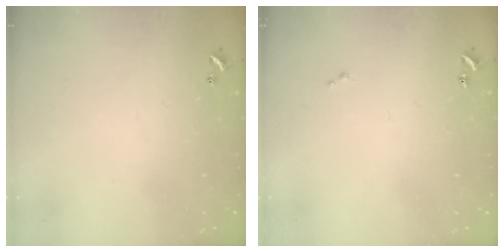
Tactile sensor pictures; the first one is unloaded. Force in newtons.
{"total": 0.0}